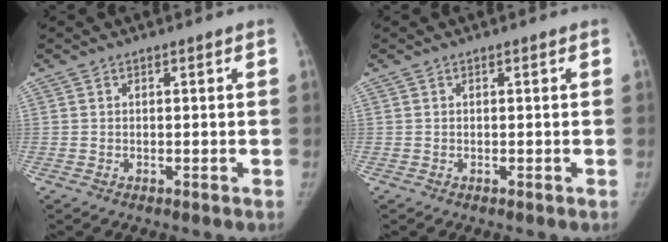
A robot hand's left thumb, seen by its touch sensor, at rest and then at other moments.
{"total": 0.0}